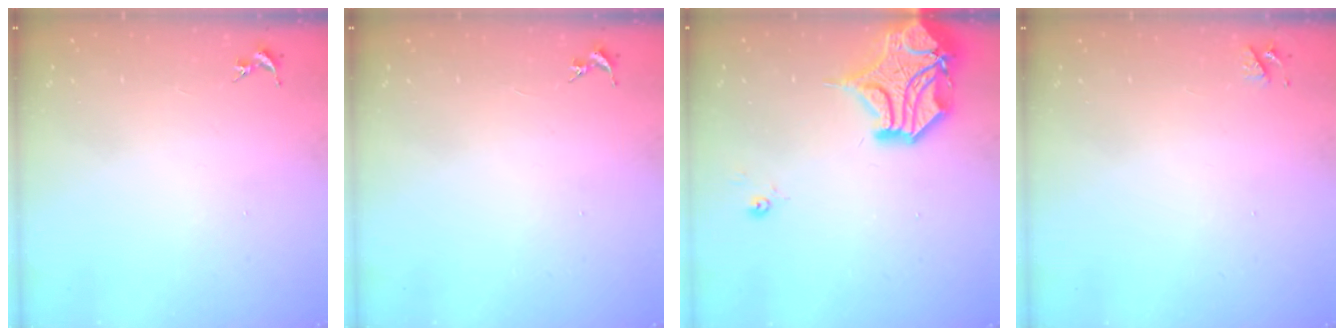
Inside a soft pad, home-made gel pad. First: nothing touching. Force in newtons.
{"total": 0.0}
{"total": 16.9, "press": 16.8, "slide": 2.5}
{"total": 3.6, "press": 3.5, "slide": 0.6}